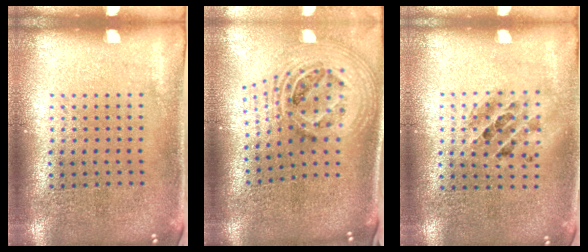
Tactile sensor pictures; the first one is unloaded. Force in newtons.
{"total": 2.8, "press": 1.9, "slide": 2.0}
{"total": 1.3, "press": 1.2, "slide": 0.5}